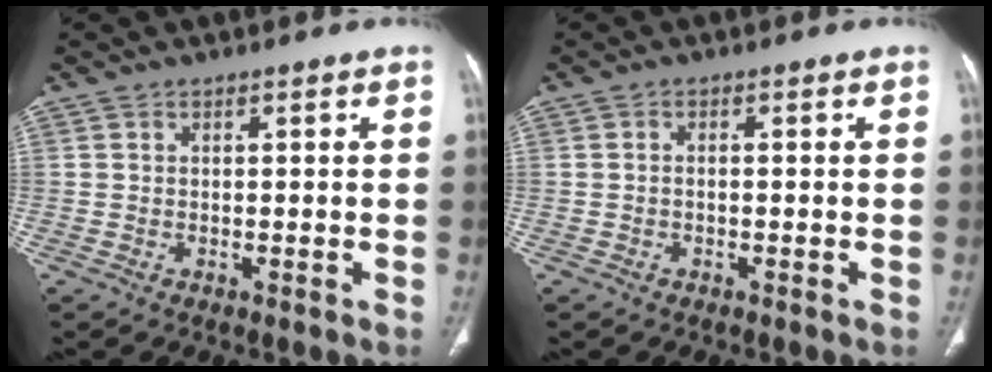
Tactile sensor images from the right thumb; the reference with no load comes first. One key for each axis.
{"total": 0.7, "fx": -0.3, "fy": 0.3, "fz": 0.6, "tx": -0.010, "ty": 0.002, "tz": -0.007}